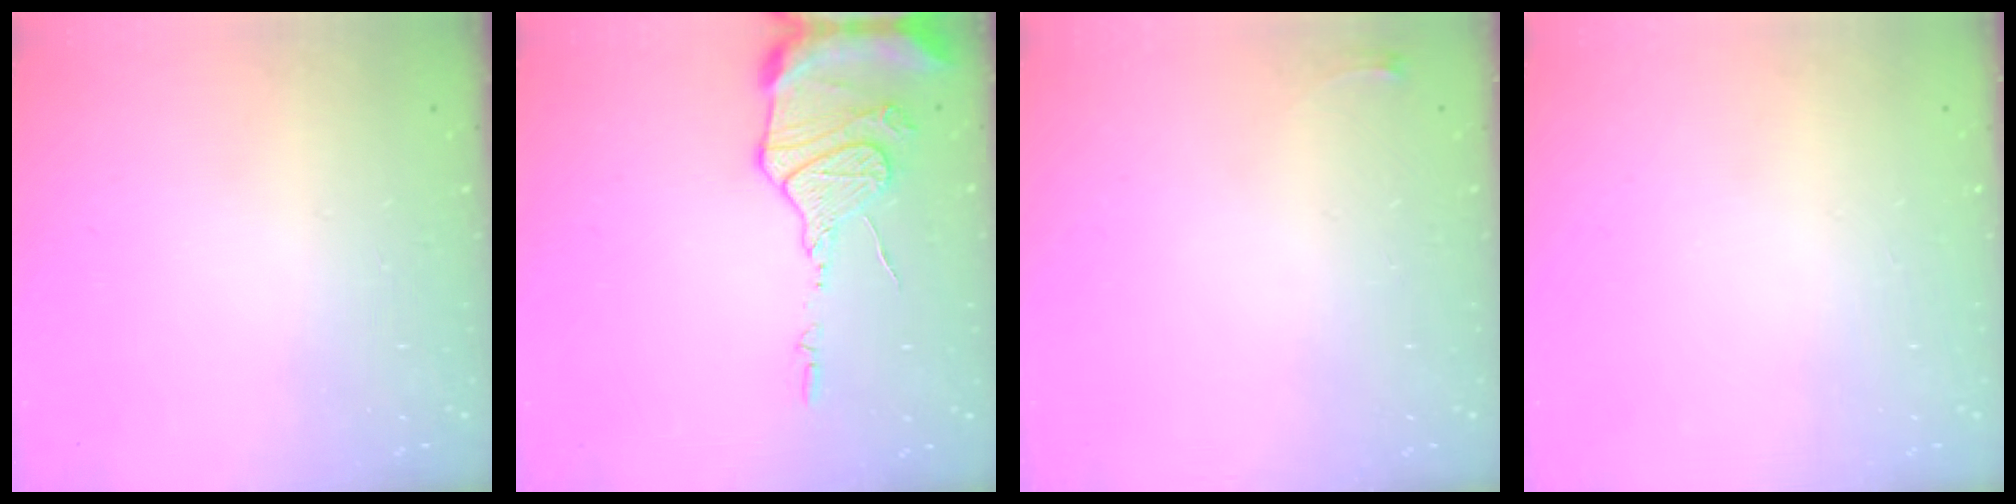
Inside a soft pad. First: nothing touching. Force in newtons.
{"total": 13.5, "press": 13.4, "slide": 1.7}
{"total": 2.6, "press": 2.6, "slide": 0.6}
{"total": 0.0}